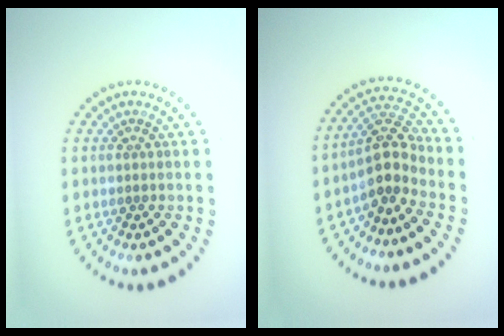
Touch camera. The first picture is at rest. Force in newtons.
{"total": 3.6, "press": 3.0, "slide": 1.9}